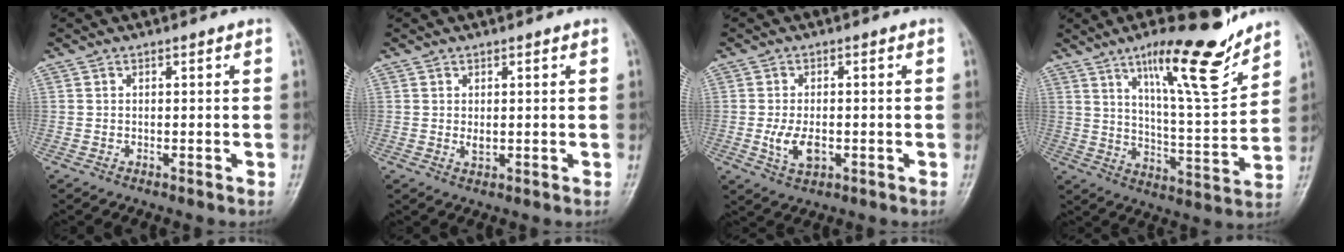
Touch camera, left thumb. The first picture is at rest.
{"total": 1.9, "force": [0.3, 1.2, 1.5], "torque": [-0.019, -0.005, 0.007]}
{"total": 5.5, "force": [-1.2, 3.2, 4.4], "torque": [-0.082, -0.003, -0.018]}
{"total": 17.9, "force": [11.8, 3.6, 12.9], "torque": [-0.173, -0.073, 0.193]}